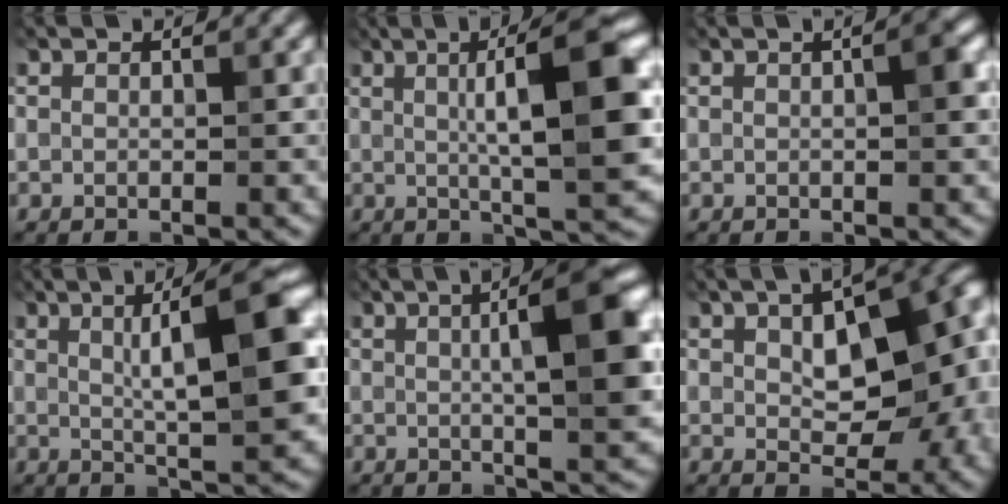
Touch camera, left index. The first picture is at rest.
{"total": 10.0, "force": [1.4, 1.7, 9.8], "torque": [-0.134, 0.015, 0.022]}
{"total": 2.0, "force": [0.3, 0.6, 1.9], "torque": [-0.031, 0.009, 0.004]}
{"total": 9.2, "force": [1.7, 1.6, 8.9], "torque": [-0.125, 0.014, 0.029]}
{"total": 8.1, "force": [1.3, 1.3, 7.9], "torque": [-0.112, 0.015, 0.022]}
{"total": 11.5, "force": [1.2, 6.2, 9.5], "torque": [-0.116, 0.011, 0.028]}